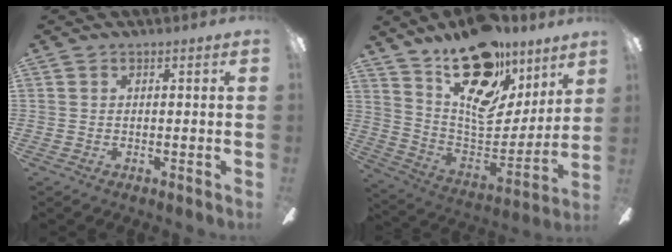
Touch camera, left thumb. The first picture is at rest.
{"total": 22.4, "force": [14.3, 11.6, 12.8], "torque": [-0.184, -0.099, 0.254]}